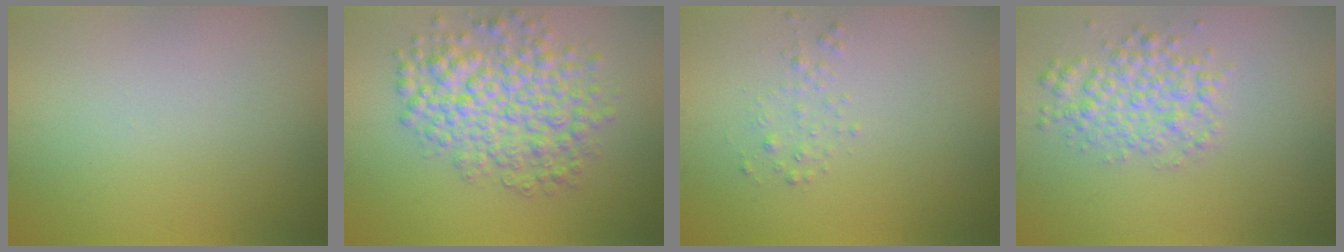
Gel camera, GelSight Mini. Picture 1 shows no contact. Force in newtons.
{"total": 6.7, "press": 6.7, "slide": 0.1}
{"total": 1.1, "press": 1.1, "slide": 0.1}
{"total": 3.4, "press": 3.4, "slide": 0.1}